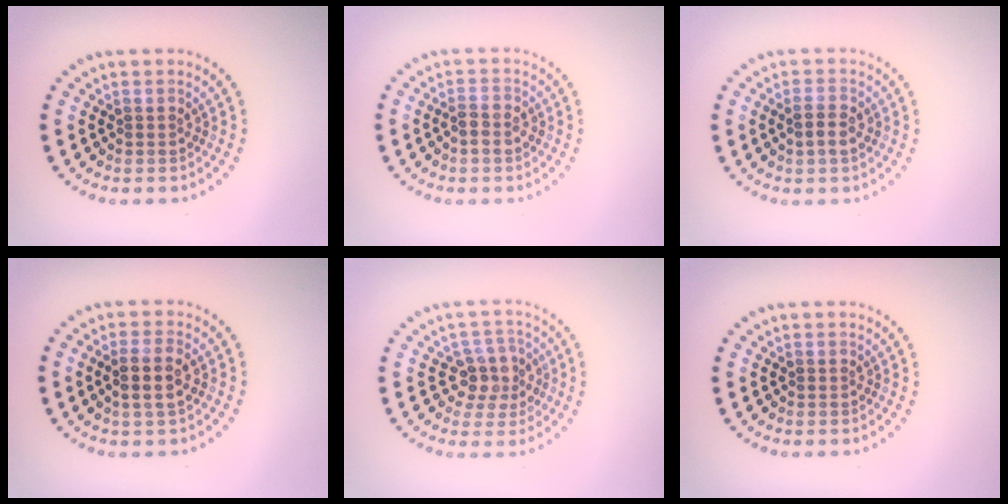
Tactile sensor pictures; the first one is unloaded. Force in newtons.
{"total": 1.7, "press": 1.7, "slide": 0.4}
{"total": 2.1, "press": 2.0, "slide": 0.3}
{"total": 2.8, "press": 2.7, "slide": 0.9}
{"total": 3.2, "press": 2.8, "slide": 1.6}
{"total": 0.0}